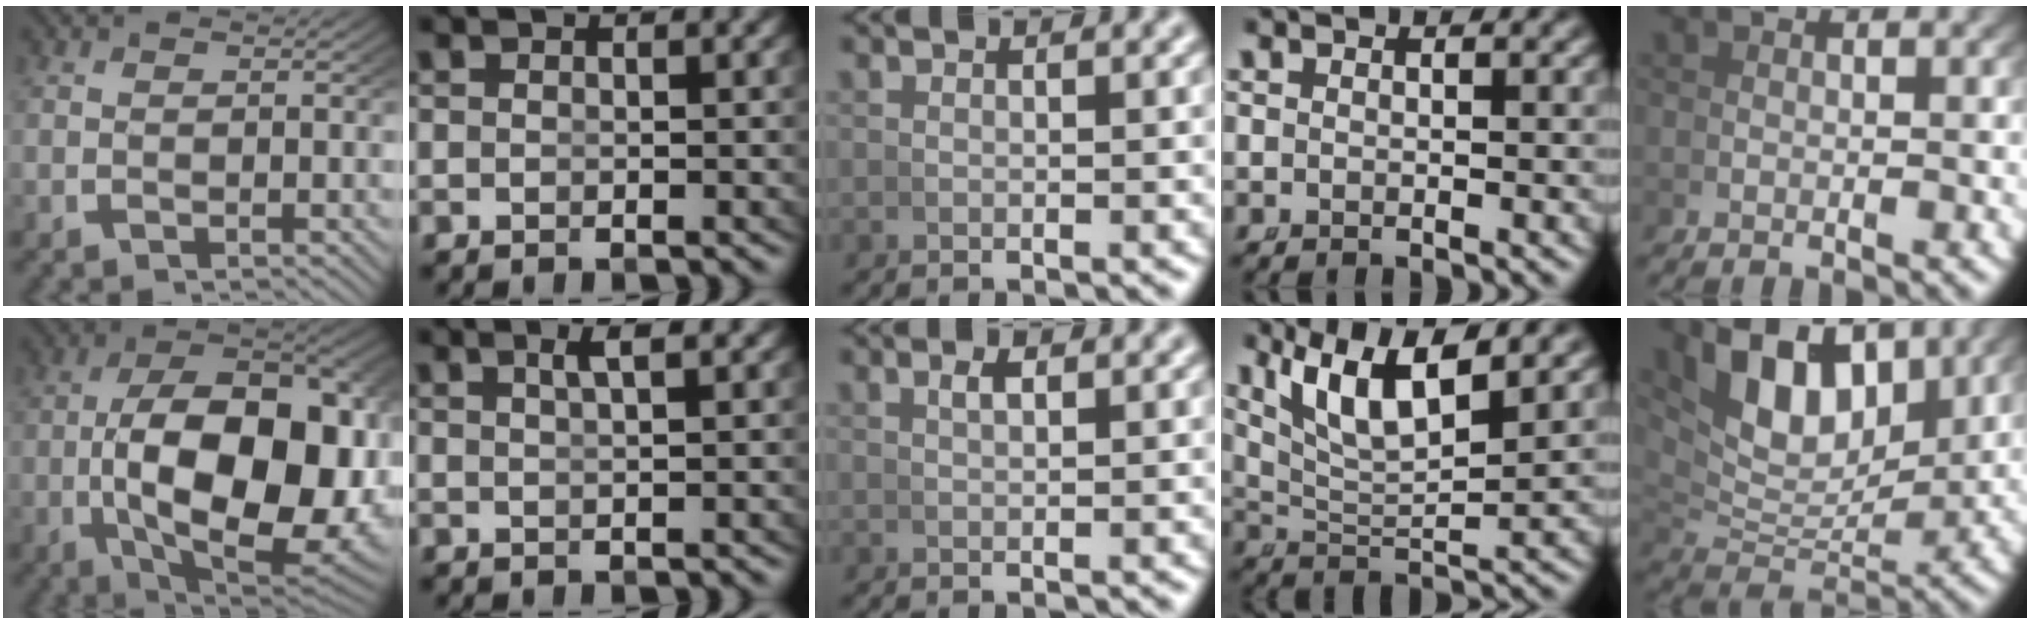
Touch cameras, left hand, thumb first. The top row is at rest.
{"thumb": {"total": 20.9, "force": [-2.3, 12.3, 16.8], "torque": [-0.300, -0.077, 0.001]}, "index": {"total": 1.5, "force": [0.8, -0.4, 1.2], "torque": [-0.018, 0.006, 0.016]}, "middle": {"total": 1.1, "force": [0.6, 0.4, 0.9], "torque": [-0.013, 0.002, 0.011]}, "ring": {"total": 7.2, "force": [3.5, 3.6, 5.1], "torque": [-0.097, 0.000, 0.064]}, "little": {"total": 10.6, "force": [3.7, 6.8, 7.3], "torque": [-0.141, -0.014, 0.070]}}